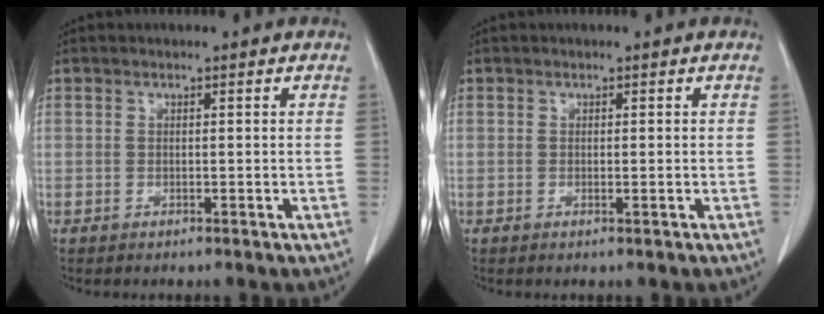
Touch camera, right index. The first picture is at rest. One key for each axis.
{"total": 0.6, "fx": -0.2, "fy": 0.0, "fz": 0.6, "tx": -0.008, "ty": 0.000, "tz": -0.001}